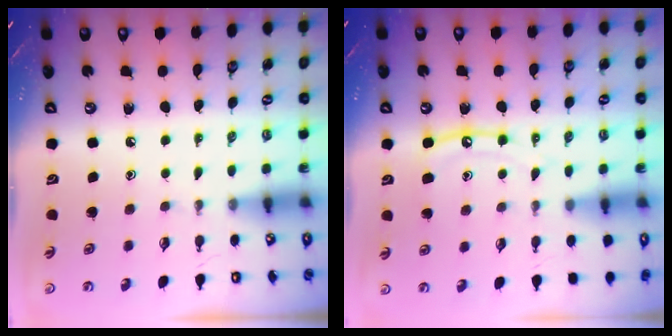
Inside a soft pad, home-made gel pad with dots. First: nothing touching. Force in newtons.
{"total": 9.6, "press": 9.6, "slide": 0.8}